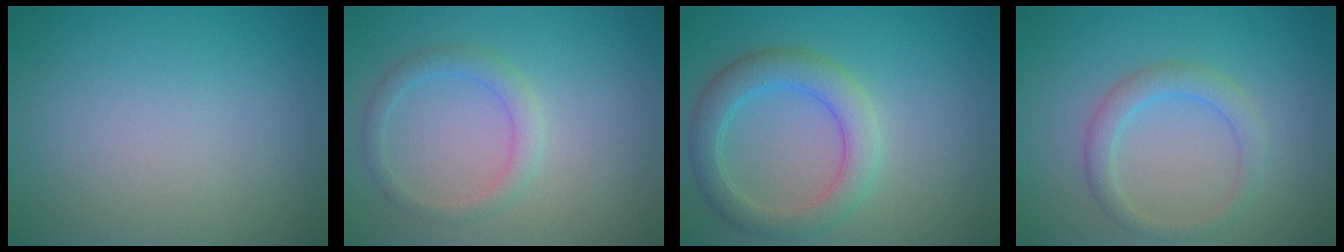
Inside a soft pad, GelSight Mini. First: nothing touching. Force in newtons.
{"total": 2.1, "press": 2.0, "slide": 0.3}
{"total": 4.3, "press": 4.3, "slide": 0.2}
{"total": 2.5, "press": 2.5, "slide": 0.1}